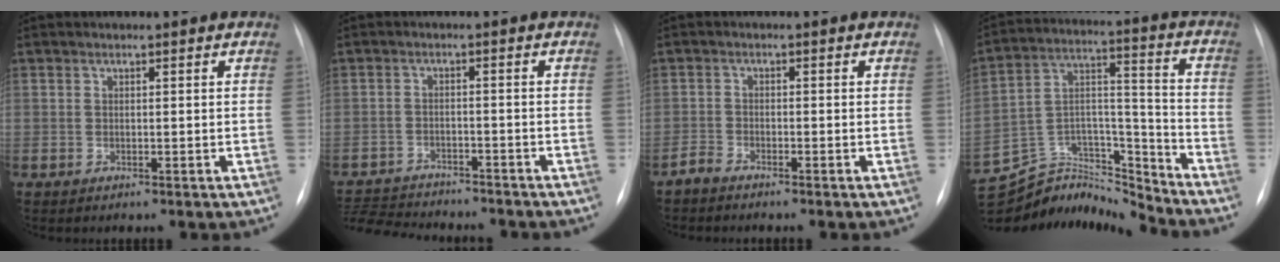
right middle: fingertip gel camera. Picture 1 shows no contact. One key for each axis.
{"total": 12.3, "fx": -11.6, "fy": 2.4, "fz": 3.6, "tx": -0.074, "ty": 0.002, "tz": -0.170}
{"total": 1.6, "fx": -1.6, "fy": 0.1, "fz": 0.3, "tx": -0.009, "ty": -0.003, "tz": -0.034}
{"total": 16.1, "fx": -15.9, "fy": 2.1, "fz": 0.6, "tx": -0.014, "ty": 0.067, "tz": -0.275}